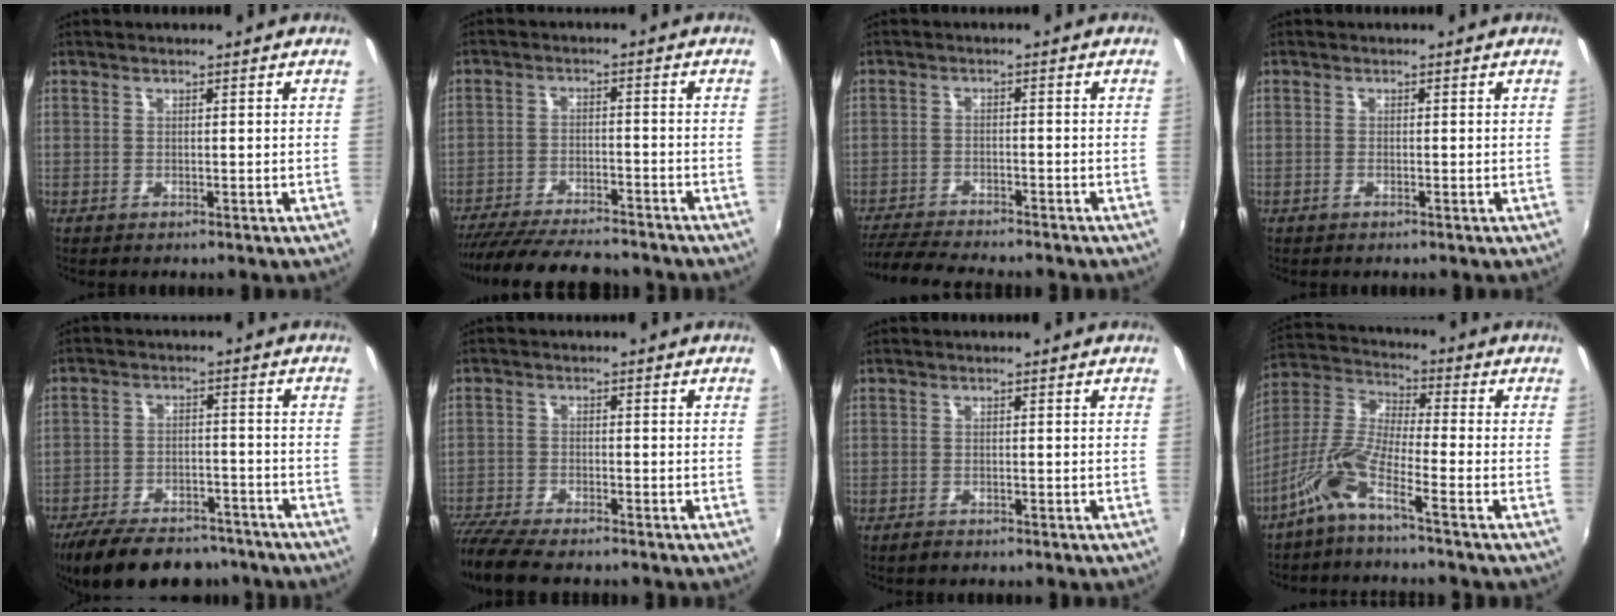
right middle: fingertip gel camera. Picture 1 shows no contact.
{"total": 18.3, "force": [-15.8, 4.2, 8.1], "torque": [-0.167, -0.024, -0.241]}
{"total": 9.4, "force": [-8.7, 1.1, 3.5], "torque": [-0.093, -0.019, -0.147]}
{"total": 0.6, "force": [-0.5, 0.0, 0.3], "torque": [-0.005, 0.000, -0.012]}
{"total": 18.0, "force": [-14.5, 7.2, 7.9], "torque": [-0.169, -0.002, -0.207]}
{"total": 10.2, "force": [-8.8, 2.0, 4.6], "torque": [-0.126, -0.038, -0.163]}
{"total": 1.1, "force": [-0.9, 0.5, 0.3], "torque": [-0.006, -0.002, -0.018]}
{"total": 8.3, "force": [-5.2, 0.6, 6.5], "torque": [-0.139, 0.003, -0.109]}